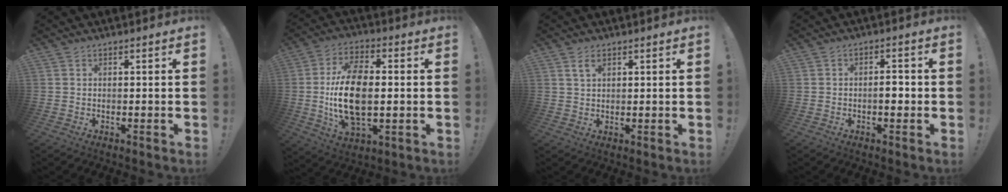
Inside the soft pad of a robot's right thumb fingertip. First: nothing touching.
{"total": 17.2, "force": [-0.5, 9.5, 14.3], "torque": [-0.268, -0.006, -0.014]}
{"total": 3.1, "force": [1.7, 1.8, 1.9], "torque": [-0.029, -0.003, 0.030]}
{"total": 3.5, "force": [-1.0, 1.6, 3.0], "torque": [-0.035, 0.003, -0.021]}